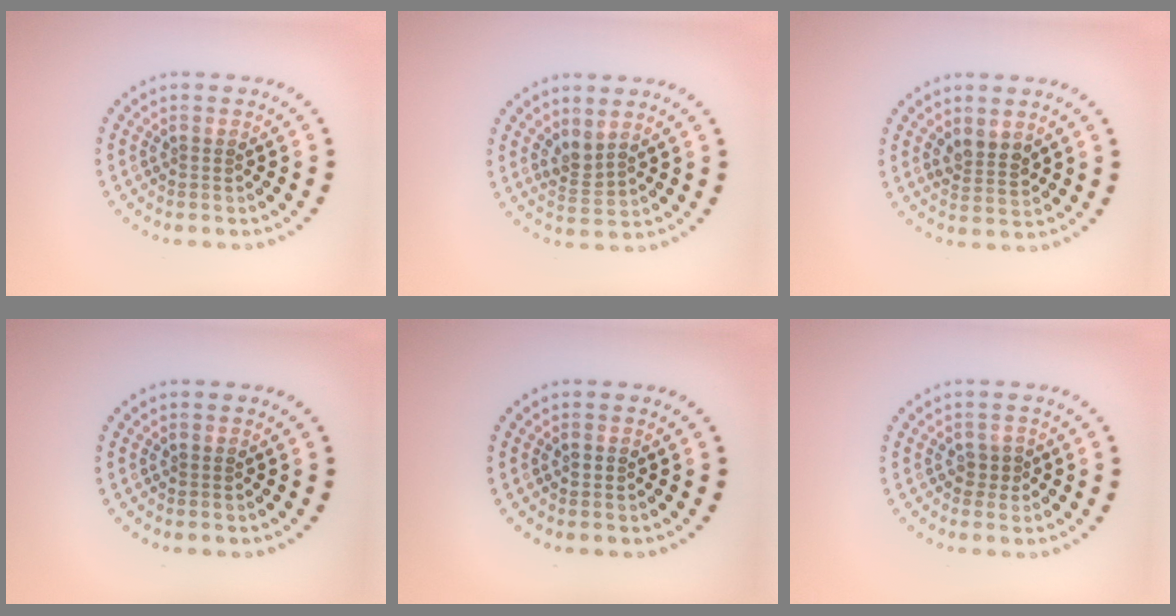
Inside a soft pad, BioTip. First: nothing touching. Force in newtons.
{"total": 1.8, "press": 1.4, "slide": 1.1}
{"total": 2.0, "press": 1.8, "slide": 0.8}
{"total": 0.0}
{"total": 0.6, "press": 0.6, "slide": 0.1}
{"total": 1.0, "press": 0.8, "slide": 0.7}